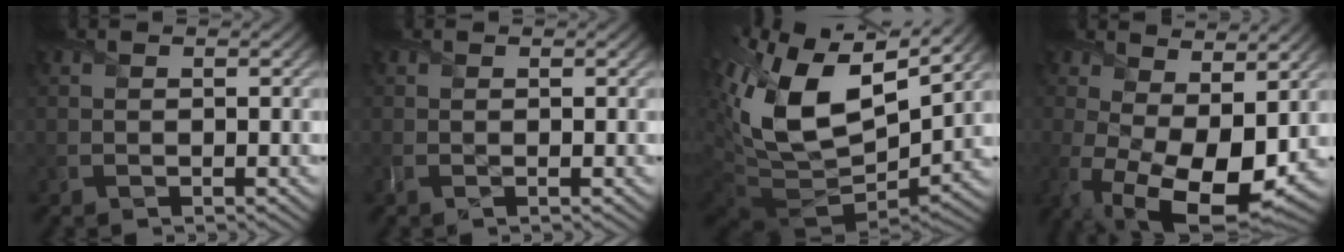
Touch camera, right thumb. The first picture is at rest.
{"total": 0.0}
{"total": 17.2, "force": [3.7, 9.6, 13.9], "torque": [-0.308, 0.001, 0.069]}
{"total": 14.4, "force": [-0.9, 7.9, 12.0], "torque": [-0.222, -0.050, 0.020]}